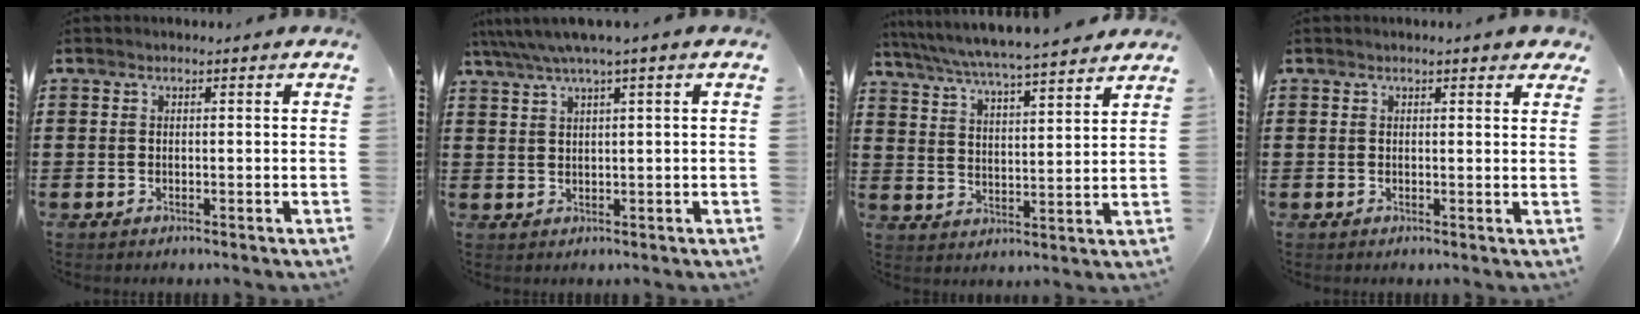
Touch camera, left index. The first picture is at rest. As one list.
[{"total": 3.0, "force": [1.5, -0.3, 2.5], "torque": [-0.051, 0.000, 0.026]}, {"total": 5.1, "force": [4.8, -0.5, 1.7], "torque": [-0.055, -0.036, 0.079]}, {"total": 1.5, "force": [1.2, 0.3, 0.9], "torque": [-0.021, 0.004, 0.022]}]